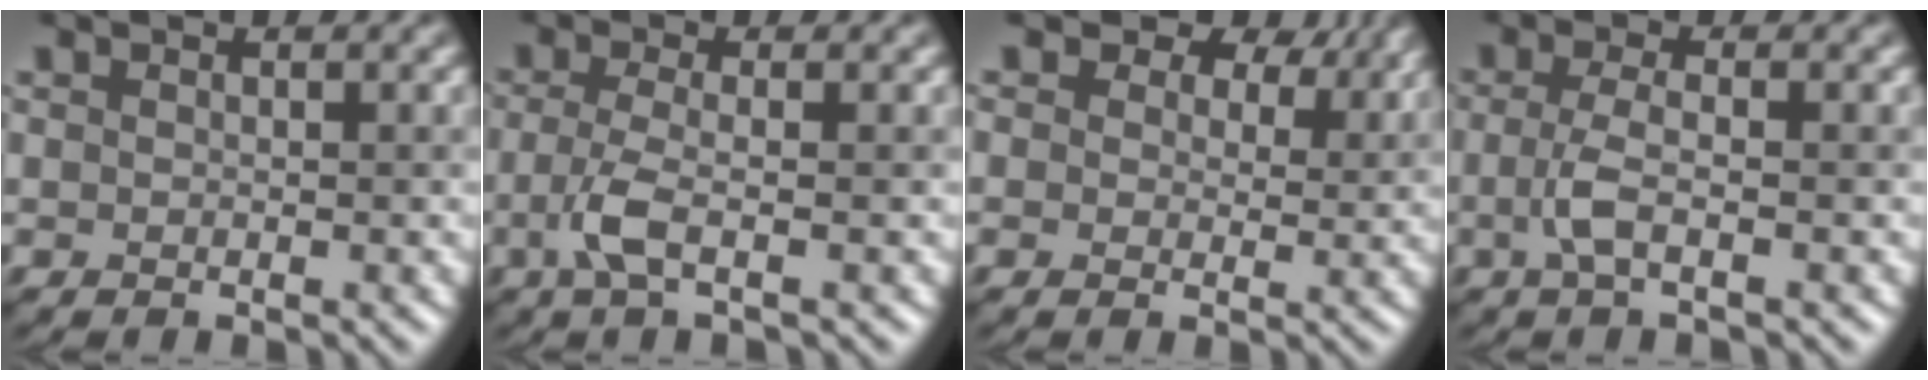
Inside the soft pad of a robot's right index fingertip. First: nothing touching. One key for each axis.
{"total": 2.9, "fx": -0.9, "fy": 0.7, "fz": 2.7, "tx": -0.065, "ty": -0.002, "tz": -0.025}
{"total": 7.1, "fx": 4.7, "fy": 4.0, "fz": 3.6, "tx": -0.060, "ty": 0.005, "tz": 0.054}
{"total": 2.6, "fx": -0.6, "fy": 0.7, "fz": 2.4, "tx": -0.054, "ty": 0.000, "tz": -0.017}